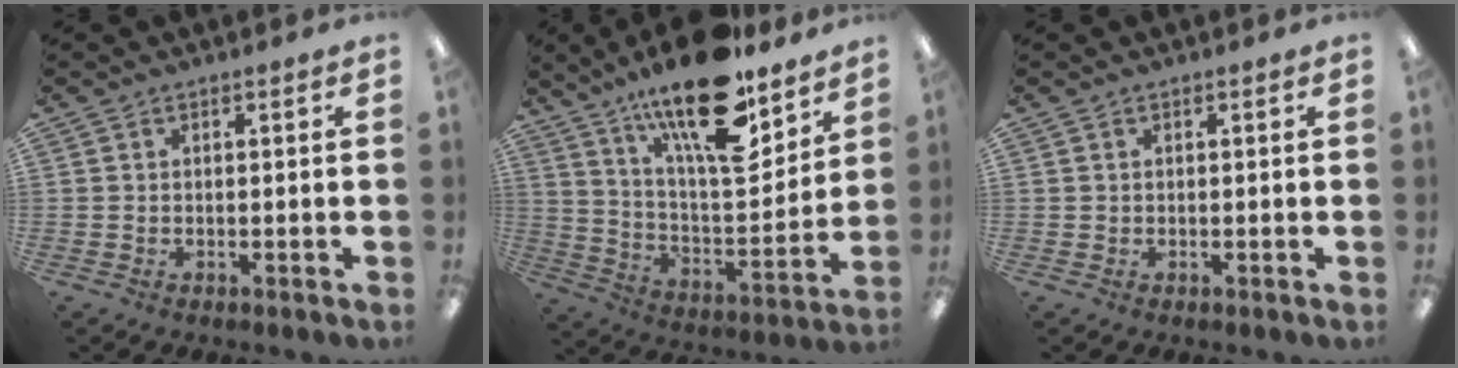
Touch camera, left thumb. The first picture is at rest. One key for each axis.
{"total": 21.4, "fx": 15.3, "fy": 6.7, "fz": 13.3, "tx": -0.227, "ty": -0.101, "tz": 0.258}
{"total": 0.0}